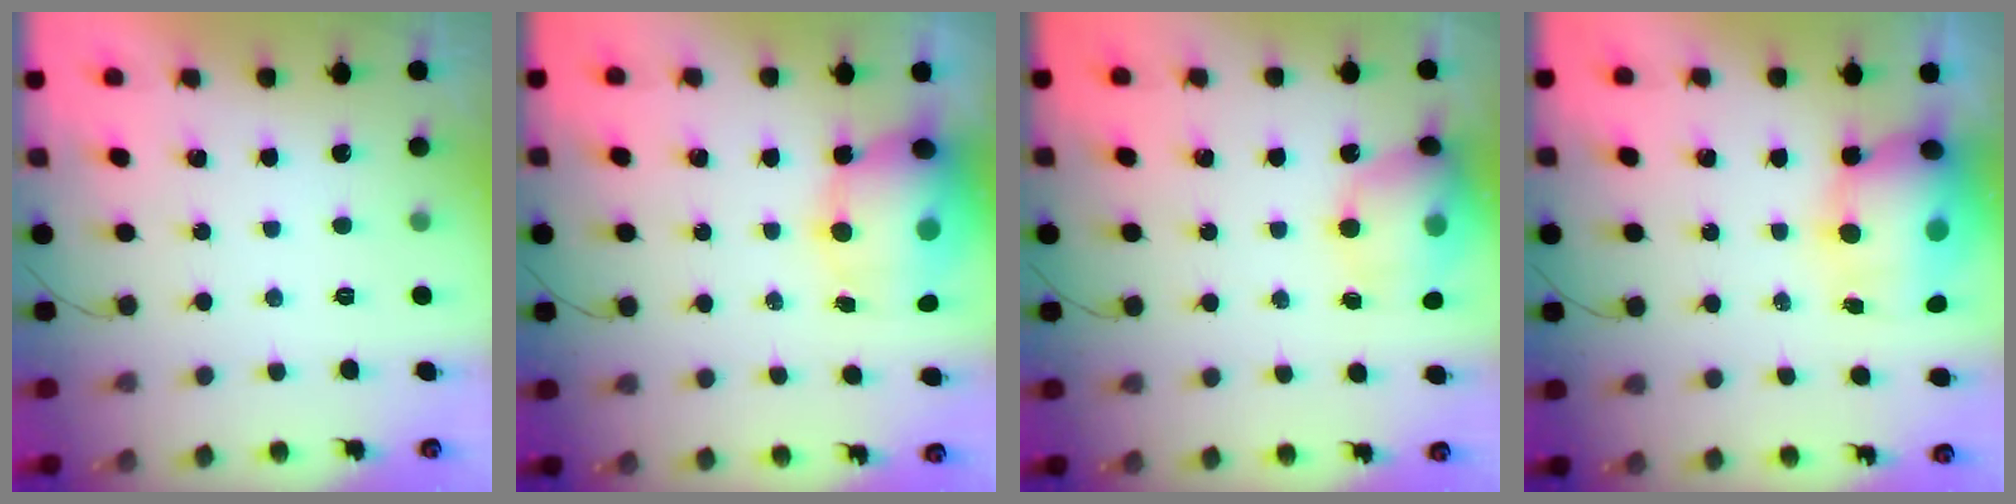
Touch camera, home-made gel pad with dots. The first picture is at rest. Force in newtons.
{"total": 14.7, "press": 14.2, "slide": 3.5}
{"total": 15.7, "press": 15.5, "slide": 2.7}
{"total": 16.3, "press": 14.2, "slide": 8.1}